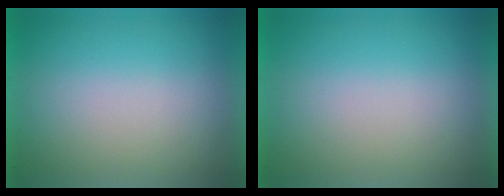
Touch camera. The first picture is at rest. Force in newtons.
{"total": 1.4}